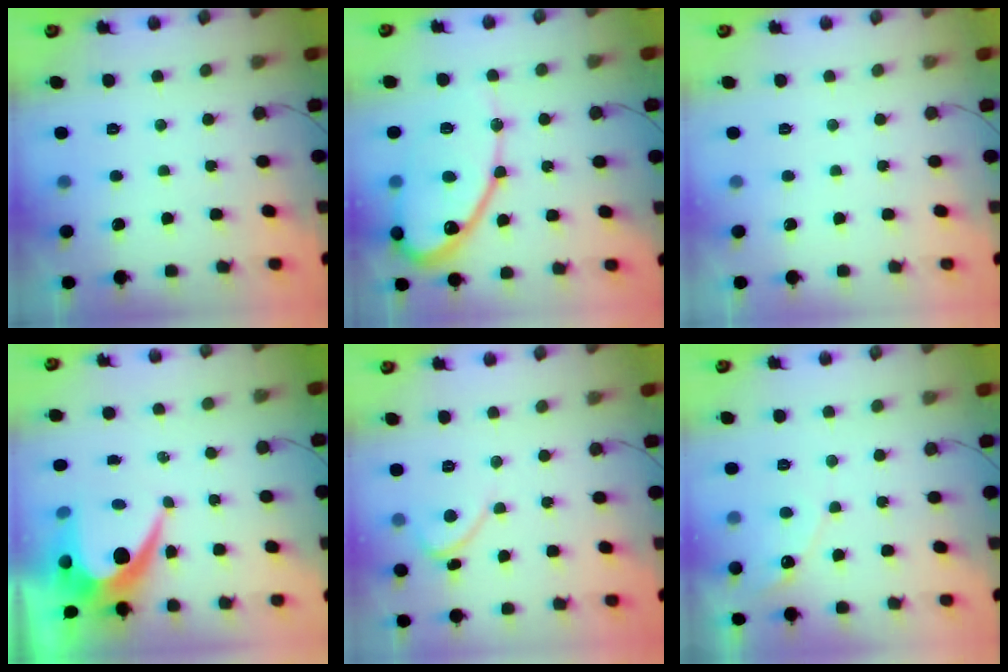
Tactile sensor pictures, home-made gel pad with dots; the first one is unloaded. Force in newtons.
{"total": 14.2, "press": 14.1, "slide": 1.9}
{"total": 0.0}
{"total": 9.2, "press": 9.1, "slide": 0.6}
{"total": 2.2, "press": 2.2, "slide": 0.2}
{"total": 4.1, "press": 4.1, "slide": 0.3}